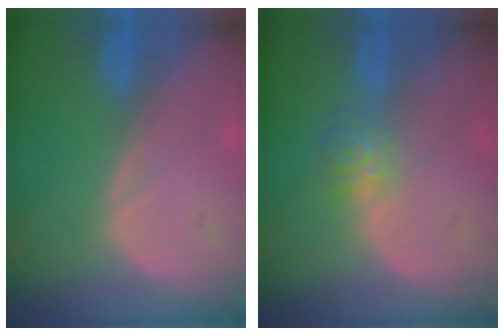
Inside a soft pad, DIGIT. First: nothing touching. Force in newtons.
{"total": 3.6, "press": 3.4, "slide": 1.2}